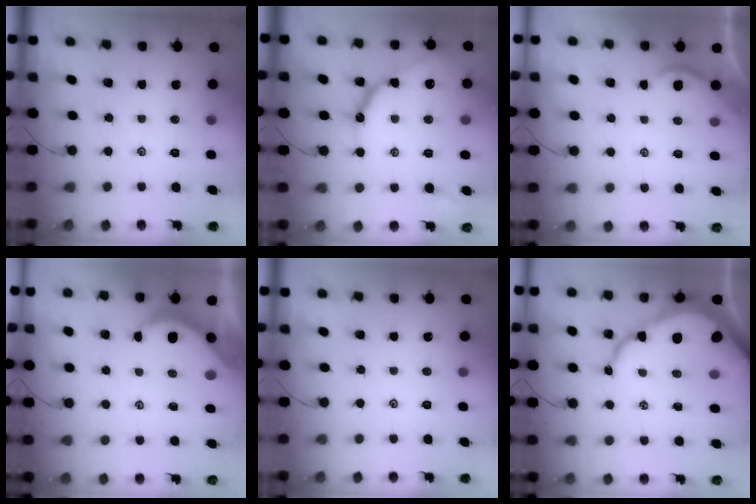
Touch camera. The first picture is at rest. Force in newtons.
{"total": 11.7, "press": 11.6, "slide": 1.3}
{"total": 1.7, "press": 1.7, "slide": 0.3}
{"total": 5.4, "press": 5.4, "slide": 0.4}
{"total": 0.0}
{"total": 14.8, "press": 14.7, "slide": 1.4}